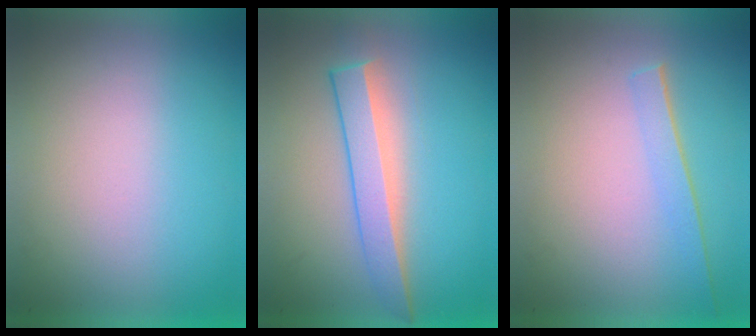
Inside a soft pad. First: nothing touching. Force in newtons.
{"total": 3.2}
{"total": 1.4}